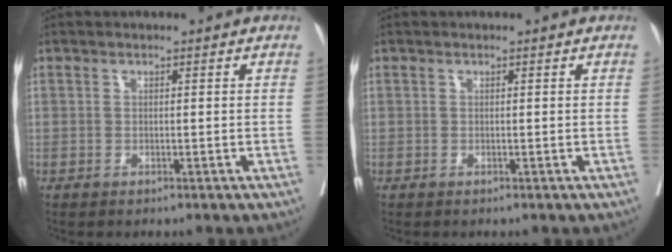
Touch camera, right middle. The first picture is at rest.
{"total": 0.0}